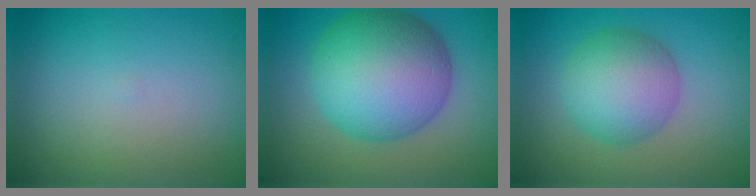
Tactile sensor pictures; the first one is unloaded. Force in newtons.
{"total": 11.5, "press": 11.5, "slide": 0.1}
{"total": 6.0, "press": 6.0, "slide": 0.1}